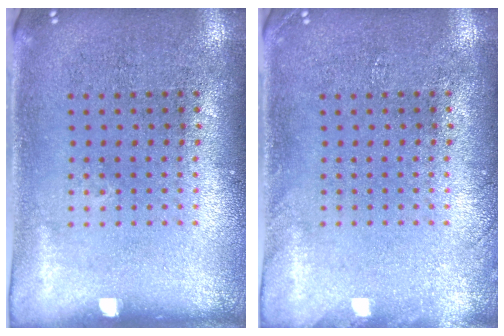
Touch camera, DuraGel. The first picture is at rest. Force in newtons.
{"total": 0.9, "press": 0.8, "slide": 0.2}